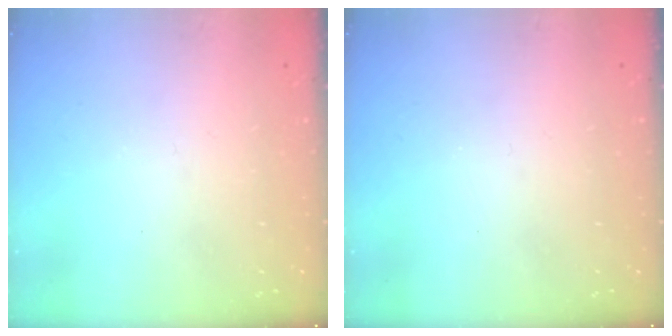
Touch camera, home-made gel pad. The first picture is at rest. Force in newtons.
{"total": 0.0}